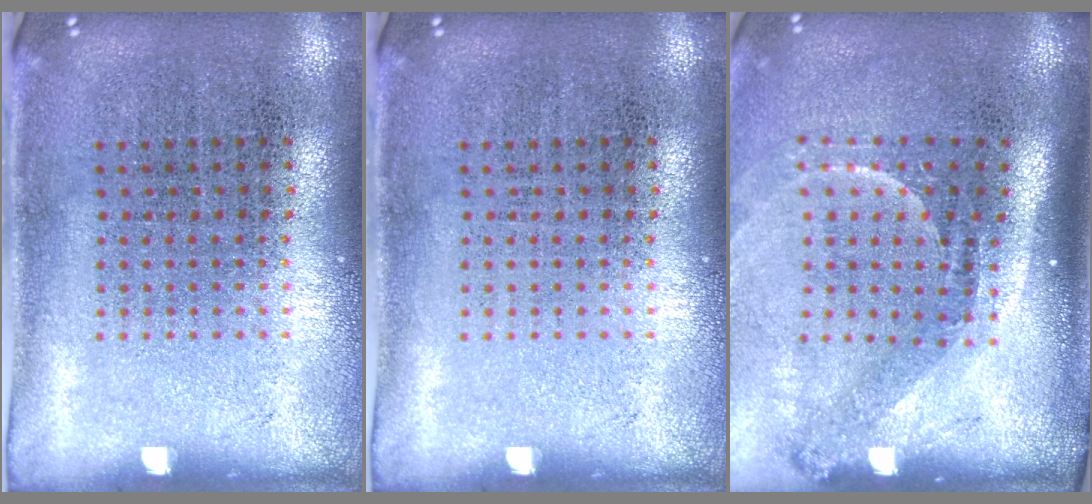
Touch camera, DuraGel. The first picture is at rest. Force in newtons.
{"total": 0.0}
{"total": 2.2, "press": 1.5, "slide": 1.6}